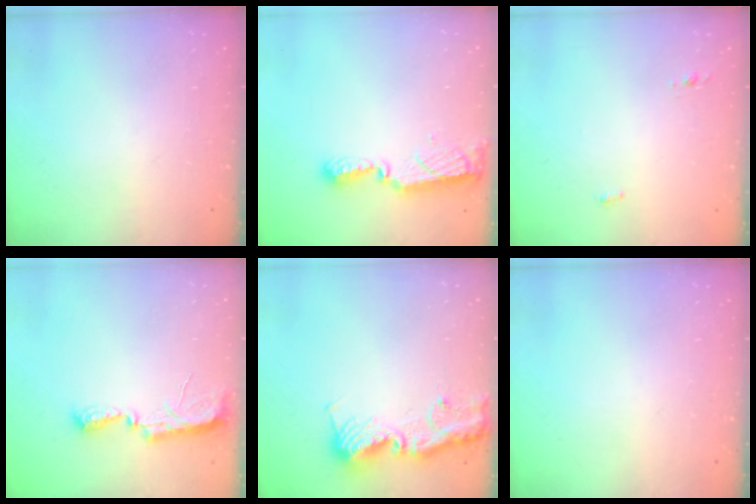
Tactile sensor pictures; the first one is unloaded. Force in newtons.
{"total": 8.3, "press": 8.3, "slide": 0.7}
{"total": 3.4, "press": 3.2, "slide": 1.1}
{"total": 7.9, "press": 7.8, "slide": 0.8}
{"total": 13.2, "press": 13.1, "slide": 1.3}
{"total": 0.0}